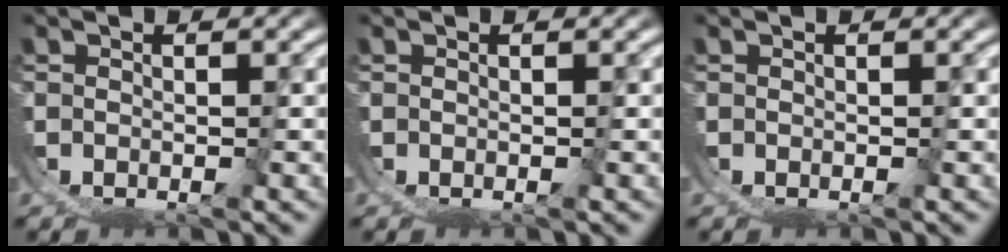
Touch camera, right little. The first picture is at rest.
{"total": 0.0}
{"total": 0.0}